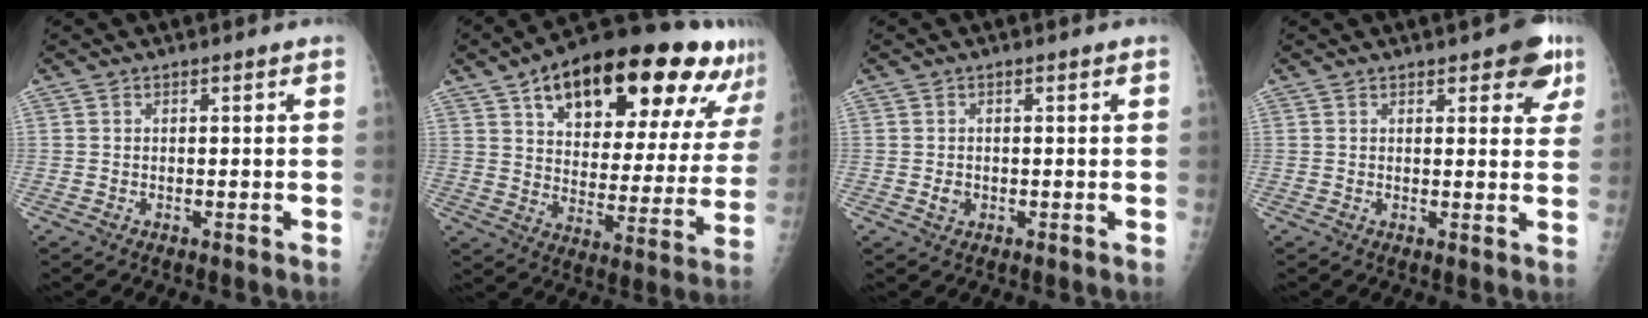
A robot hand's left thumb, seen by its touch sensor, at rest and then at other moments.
{"total": 29.1, "force": [17.3, 12.0, 20.1], "torque": [-0.261, -0.018, 0.257]}
{"total": 1.5, "force": [-0.3, 1.2, 0.8], "torque": [-0.008, 0.001, -0.002]}
{"total": 6.7, "force": [3.8, 2.9, 4.7], "torque": [-0.024, -0.012, 0.040]}